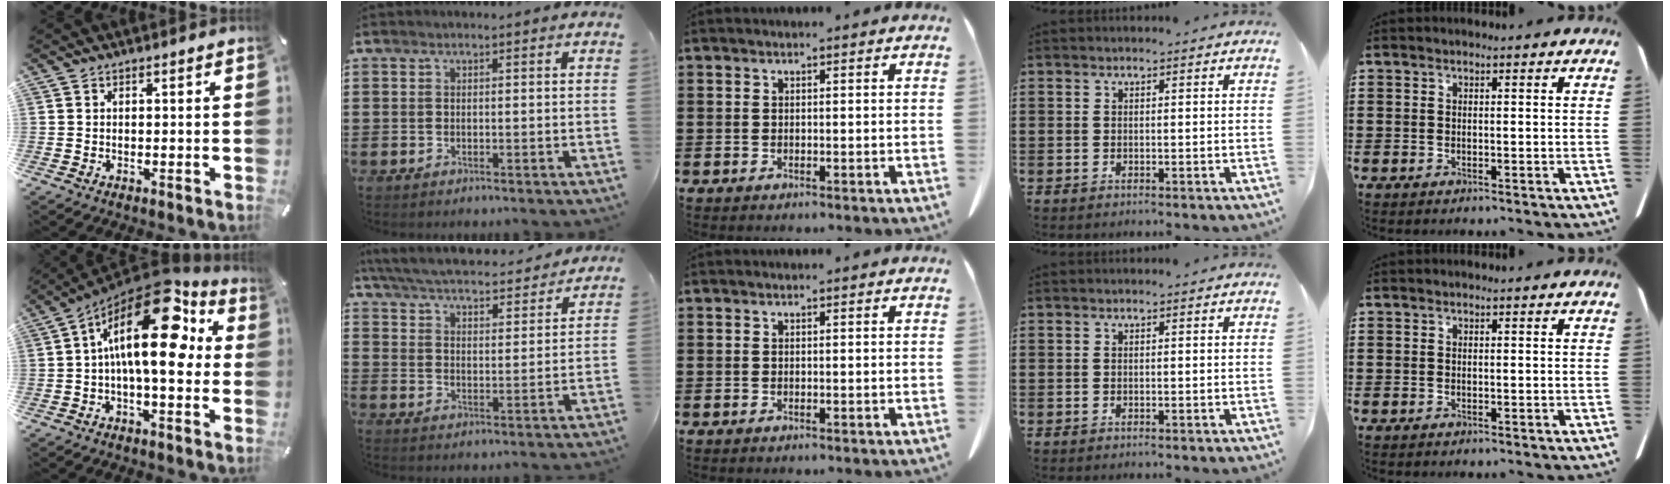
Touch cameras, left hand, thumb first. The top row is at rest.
{"thumb": {"total": 21.5, "force": [5.3, 9.5, 18.5], "torque": [-0.307, -0.045, 0.087]}, "index": {"total": 5.6, "force": [5.5, 0.1, 1.3], "torque": [-0.054, -0.038, 0.092]}}